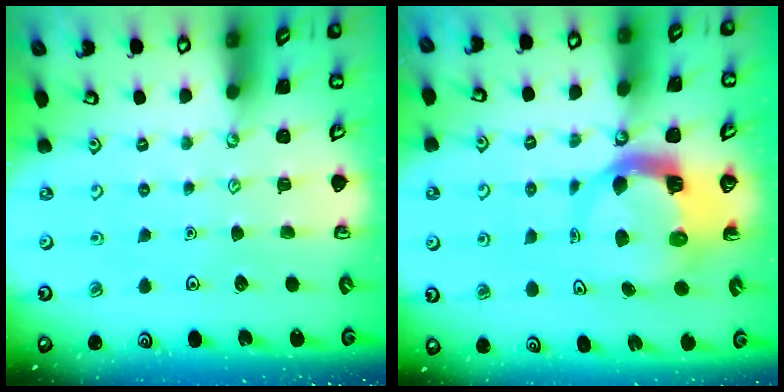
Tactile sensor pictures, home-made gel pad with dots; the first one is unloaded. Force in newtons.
{"total": 6.2, "press": 6.1, "slide": 0.8}